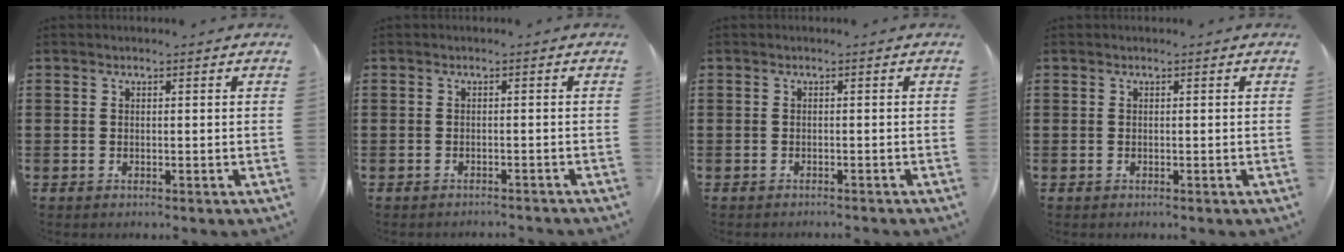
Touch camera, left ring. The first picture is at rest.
{"total": 1.0, "force": [-1.0, -0.1, 0.1], "torque": [-0.005, 0.000, -0.019]}
{"total": 0.7, "force": [-0.6, 0.0, 0.1], "torque": [-0.006, -0.003, -0.013]}
{"total": 0.0}